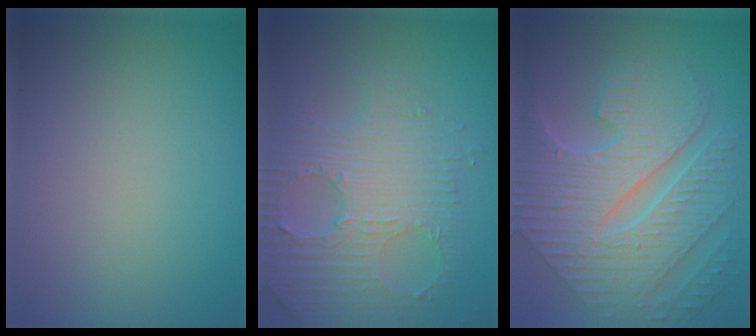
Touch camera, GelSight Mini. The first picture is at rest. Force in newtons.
{"total": 7.6, "press": 5.1, "slide": 5.7}
{"total": 9.7, "press": 7.6, "slide": 6.1}